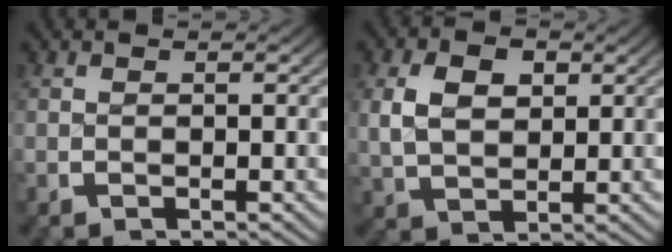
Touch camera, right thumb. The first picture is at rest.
{"total": 4.6, "force": [1.3, 3.2, 3.1], "torque": [-0.056, -0.007, 0.035]}